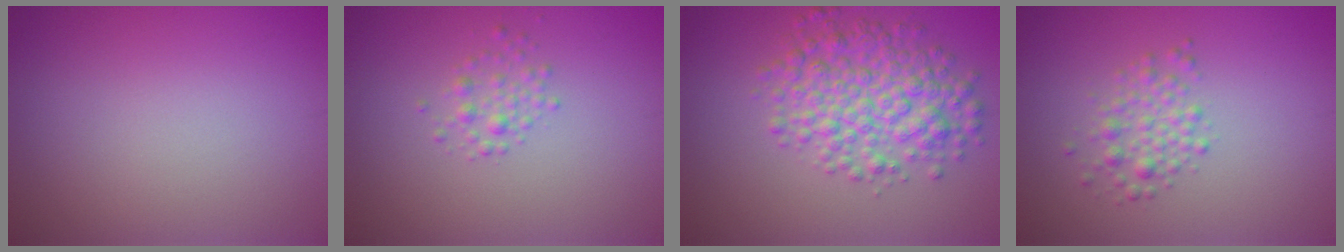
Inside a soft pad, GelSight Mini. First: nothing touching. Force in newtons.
{"total": 1.4, "press": 1.4, "slide": 0.1}
{"total": 5.7, "press": 5.7, "slide": 0.1}
{"total": 2.2, "press": 2.2, "slide": 0.1}